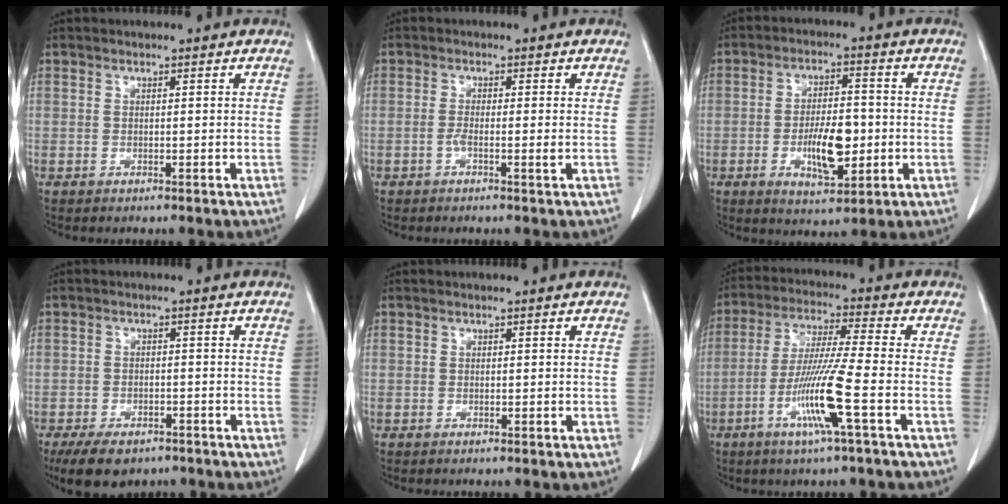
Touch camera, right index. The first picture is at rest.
{"total": 1.9, "force": [-0.6, 0.1, 1.8], "torque": [-0.033, -0.001, -0.012]}
{"total": 8.7, "force": [-1.8, 3.3, 7.9], "torque": [-0.141, -0.001, -0.026]}
{"total": 8.2, "force": [-6.0, 4.2, 3.6], "torque": [-0.055, -0.003, -0.090]}
{"total": 0.0}
{"total": 11.2, "force": [-4.2, -1.0, 10.4], "torque": [-0.207, -0.017, -0.083]}